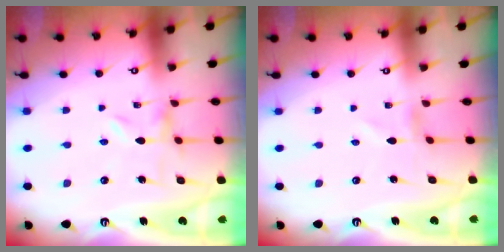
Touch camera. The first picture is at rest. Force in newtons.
{"total": 1.0, "press": 1.0, "slide": 0.1}